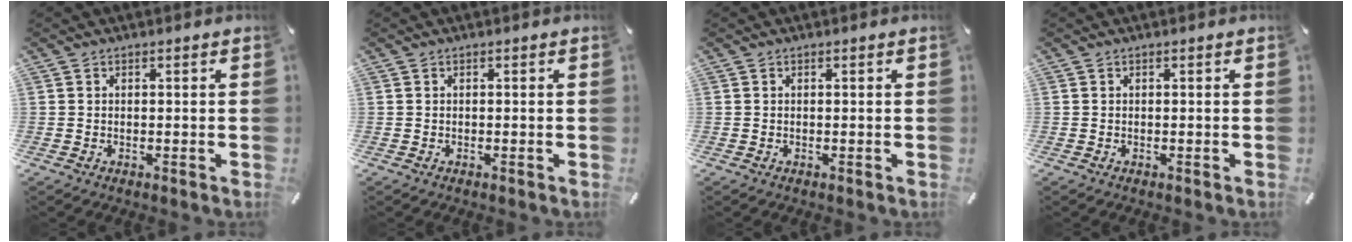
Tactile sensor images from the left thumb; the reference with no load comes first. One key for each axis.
{"total": 0.0}
{"total": 0.0}
{"total": 0.0}